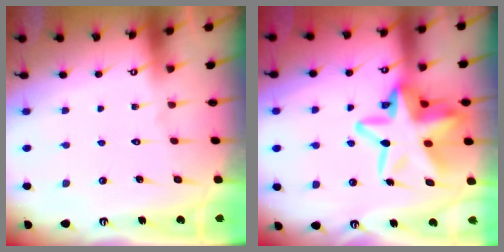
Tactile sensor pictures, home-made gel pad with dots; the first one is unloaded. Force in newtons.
{"total": 19.1, "press": 18.7, "slide": 3.4}